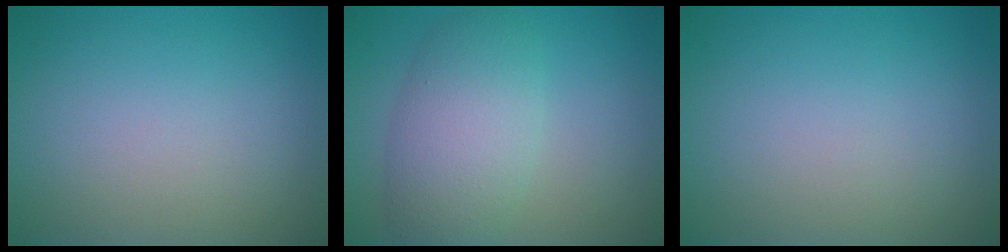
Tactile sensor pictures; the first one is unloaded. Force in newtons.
{"total": 5.7, "press": 5.7, "slide": 0.3}
{"total": 0.0}